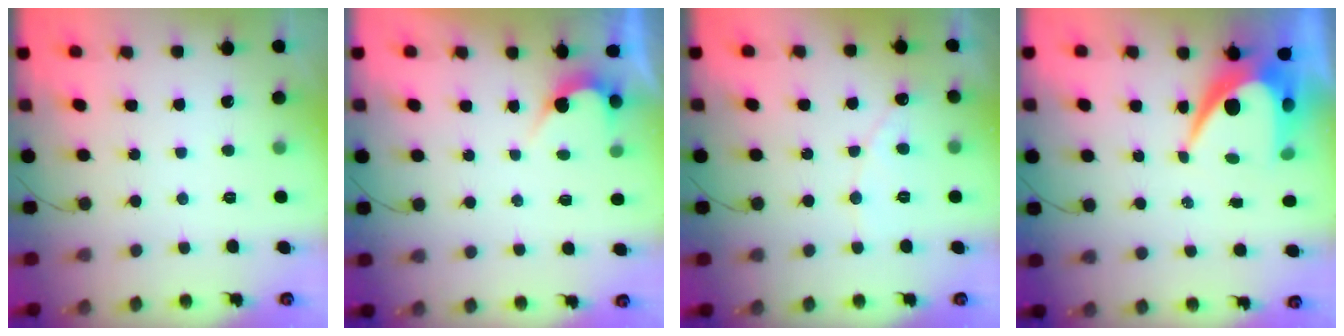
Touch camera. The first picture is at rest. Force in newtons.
{"total": 2.7, "press": 2.7, "slide": 0.2}
{"total": 5.8, "press": 5.8, "slide": 0.2}
{"total": 9.8, "press": 9.7, "slide": 0.9}